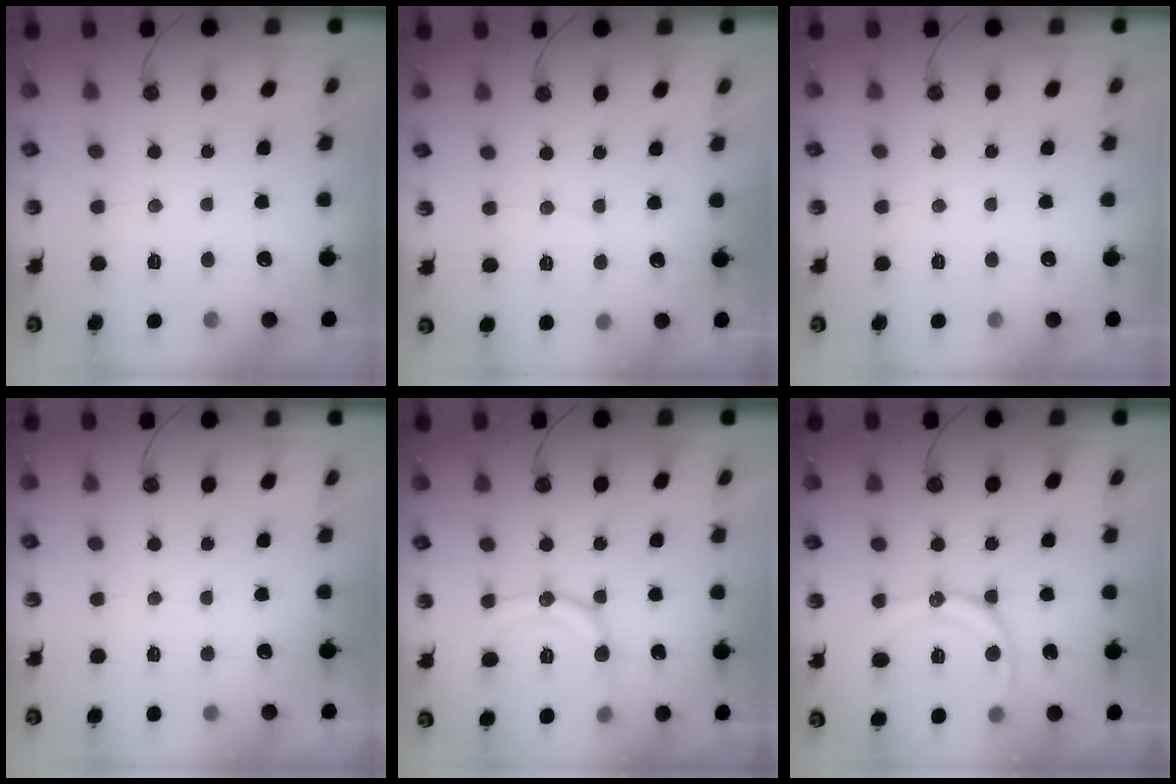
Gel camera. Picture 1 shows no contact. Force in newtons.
{"total": 2.5, "press": 2.5, "slide": 0.2}
{"total": 0.0}
{"total": 2.8, "press": 2.6, "slide": 1.1}
{"total": 11.9, "press": 11.9, "slide": 0.6}
{"total": 13.4, "press": 13.4, "slide": 0.8}